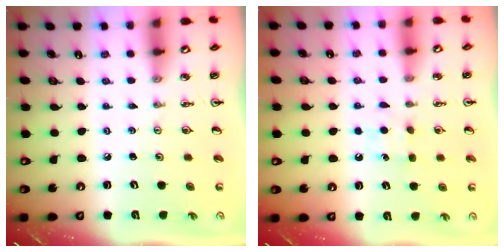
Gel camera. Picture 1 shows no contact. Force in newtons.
{"total": 5.8, "press": 5.7, "slide": 0.7}